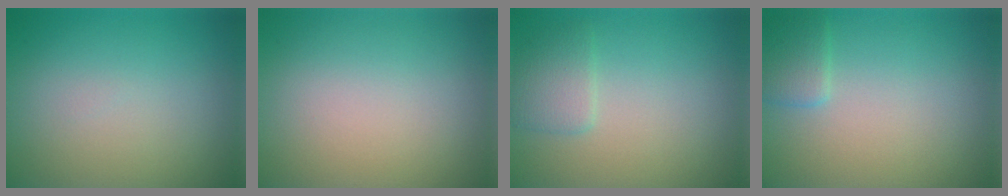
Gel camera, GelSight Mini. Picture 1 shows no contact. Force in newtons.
{"total": 0.0}
{"total": 2.0, "press": 2.0, "slide": 0.1}
{"total": 1.8, "press": 1.8, "slide": 0.1}